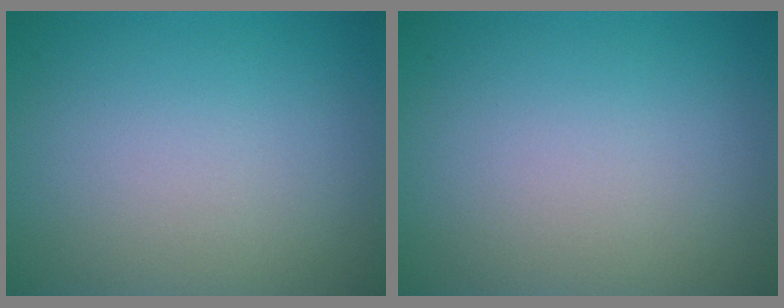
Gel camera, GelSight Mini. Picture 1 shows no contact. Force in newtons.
{"total": 0.0}